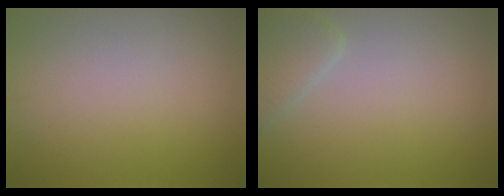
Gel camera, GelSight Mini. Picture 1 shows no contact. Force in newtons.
{"total": 2.3, "press": 2.3, "slide": 0.2}